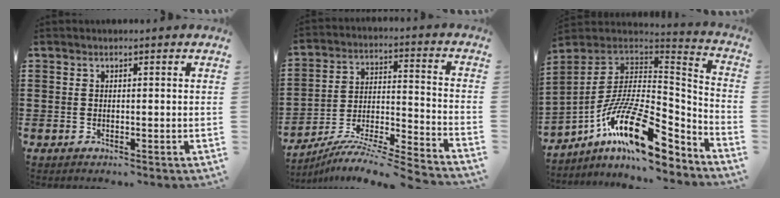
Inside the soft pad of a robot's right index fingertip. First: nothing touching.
{"total": 8.2, "force": [-7.7, -0.3, 2.8], "torque": [-0.044, -0.006, -0.157]}
{"total": 19.1, "force": [-10.0, 6.3, 15.0], "torque": [-0.271, 0.018, -0.182]}